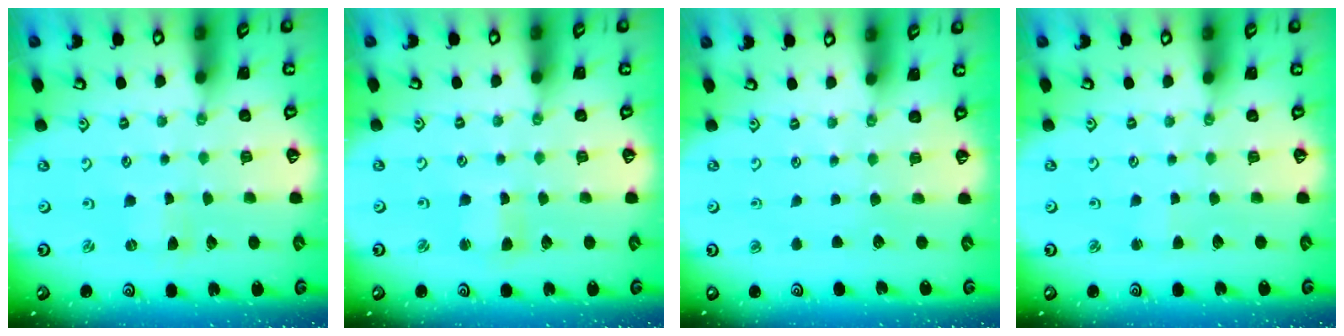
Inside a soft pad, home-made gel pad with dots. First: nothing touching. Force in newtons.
{"total": 1.9, "press": 1.8, "slide": 0.3}
{"total": 0.0}
{"total": 1.1, "press": 1.1, "slide": 0.1}